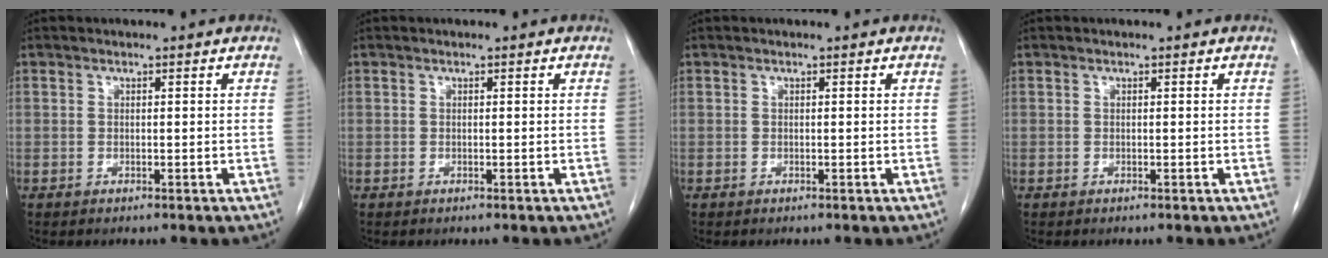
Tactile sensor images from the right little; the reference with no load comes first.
{"total": 0.0}
{"total": 0.0}
{"total": 0.0}